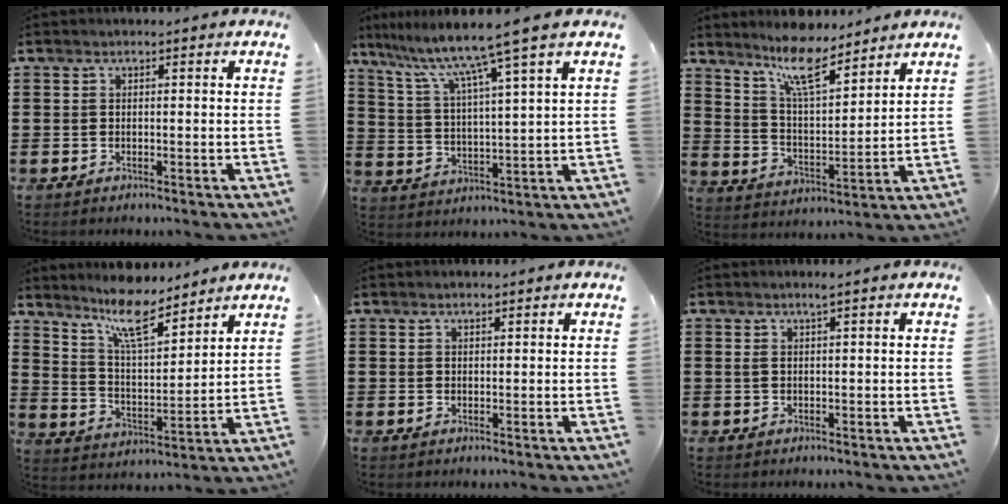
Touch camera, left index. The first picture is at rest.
{"total": 9.0, "force": [7.0, -1.0, 5.6], "torque": [-0.134, -0.039, 0.110]}
{"total": 9.7, "force": [7.8, 1.8, 5.4], "torque": [-0.111, -0.030, 0.140]}
{"total": 9.8, "force": [8.0, 1.9, 5.4], "torque": [-0.110, -0.033, 0.143]}
{"total": 0.7, "force": [0.6, 0.2, 0.3], "torque": [-0.008, 0.001, 0.011]}
{"total": 1.3, "force": [0.5, 0.0, 1.2], "torque": [-0.024, -0.001, 0.009]}